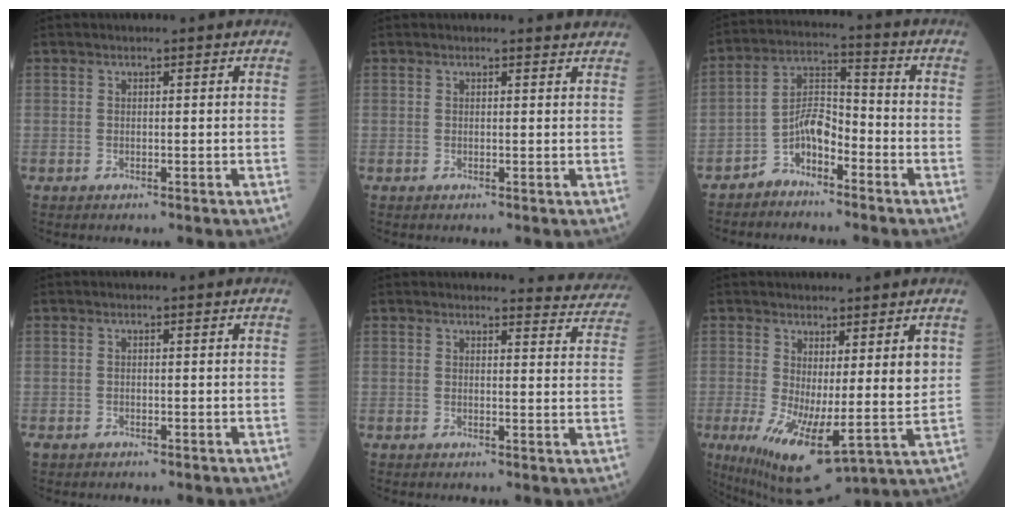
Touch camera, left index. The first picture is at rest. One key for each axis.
{"total": 1.9, "fx": 1.9, "fy": 0.2, "fz": 0.0, "tx": -0.006, "ty": -0.004, "tz": 0.011}
{"total": 5.7, "fx": -3.9, "fy": 2.5, "fz": 3.4, "tx": -0.065, "ty": 0.011, "tz": -0.079}
{"total": 0.5, "fx": -0.3, "fy": 0.4, "fz": 0.2, "tx": -0.009, "ty": 0.000, "tz": -0.003}
{"total": 7.8, "fx": 7.7, "fy": 1.0, "fz": -0.2, "tx": 0.029, "ty": -0.034, "tz": 0.057}
{"total": 12.1, "fx": 0.4, "fy": 2.5, "fz": 11.8, "tx": -0.203, "ty": -0.014, "tz": 0.021}